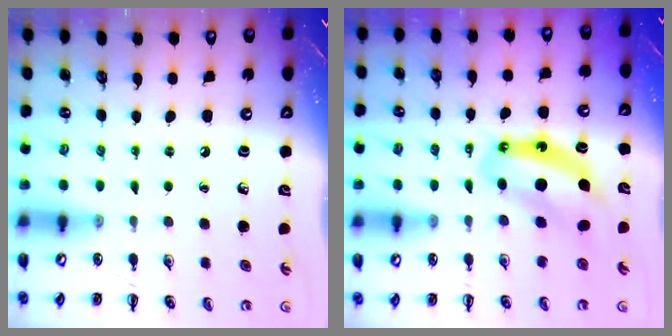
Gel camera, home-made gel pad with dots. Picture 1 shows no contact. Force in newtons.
{"total": 8.3, "press": 8.1, "slide": 1.7}